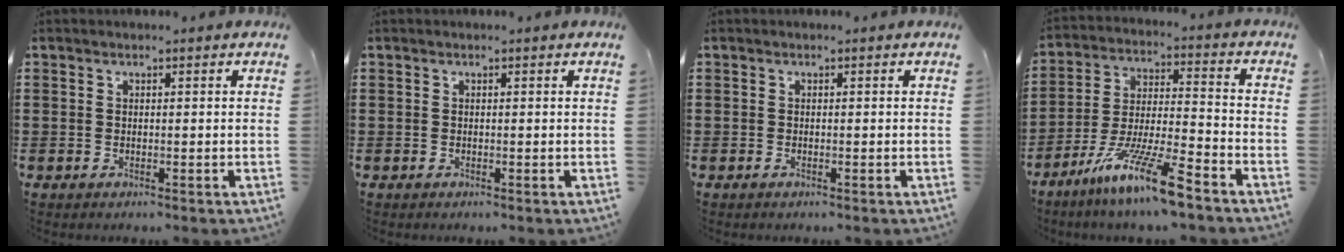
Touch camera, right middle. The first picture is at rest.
{"total": 0.0}
{"total": 0.0}
{"total": 11.8, "force": [-8.6, 1.0, 8.1], "torque": [-0.158, 0.006, -0.165]}